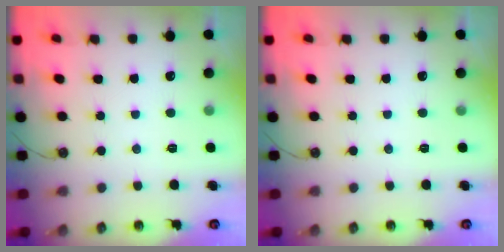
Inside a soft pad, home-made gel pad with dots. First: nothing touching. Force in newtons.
{"total": 0.0}